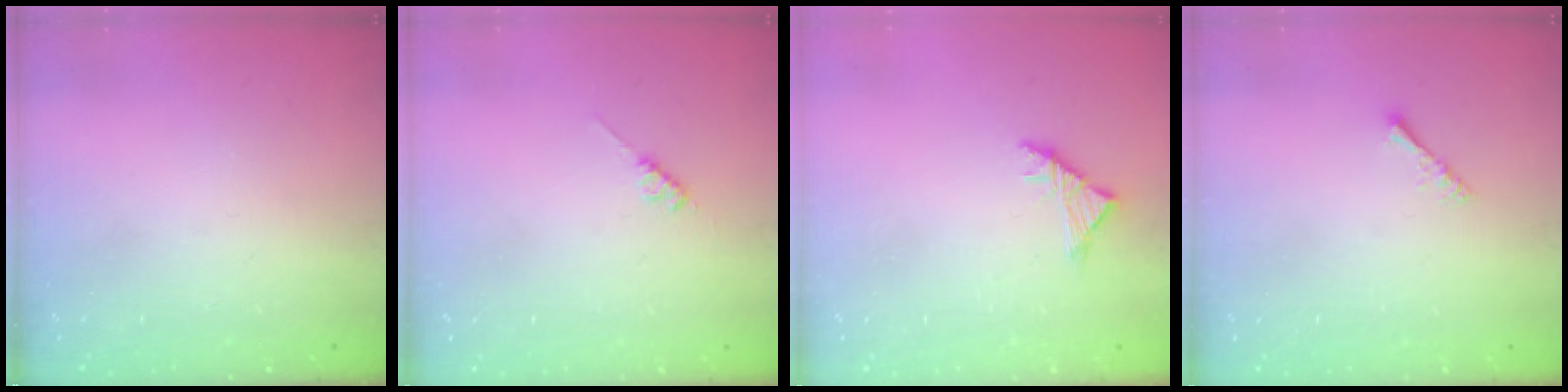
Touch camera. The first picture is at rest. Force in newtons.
{"total": 2.8, "press": 2.8, "slide": 0.5}
{"total": 3.0, "press": 2.9, "slide": 0.9}
{"total": 1.4, "press": 1.3, "slide": 0.3}